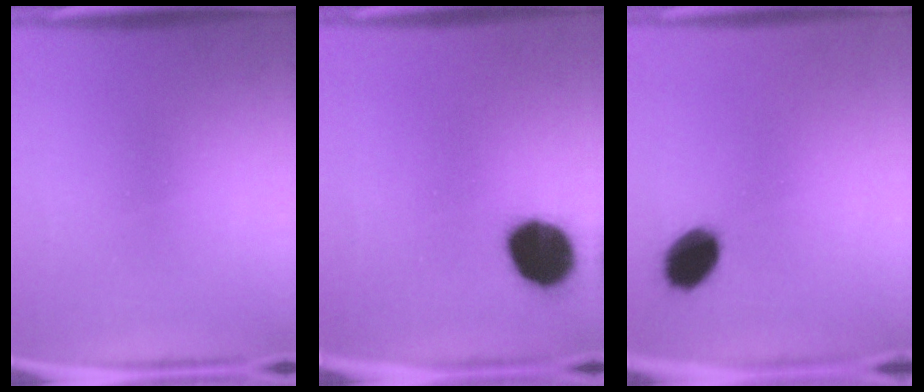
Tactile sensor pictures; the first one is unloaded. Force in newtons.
{"total": 14.1}
{"total": 8.8}